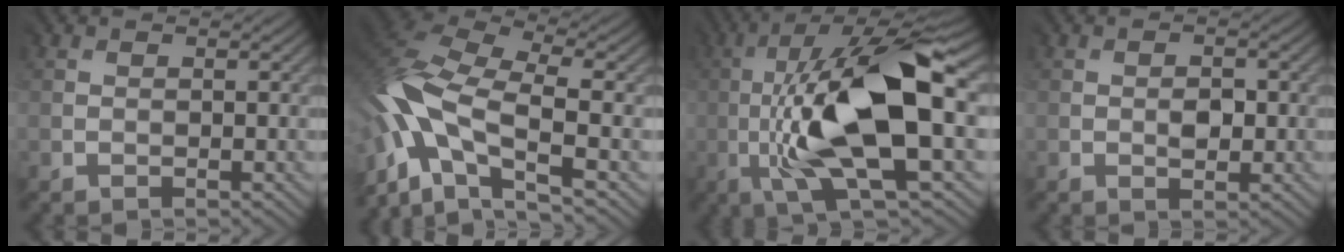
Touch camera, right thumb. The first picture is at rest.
{"total": 12.7, "force": [-3.9, 7.0, 9.8], "torque": [-0.232, -0.007, -0.077]}
{"total": 13.7, "force": [-1.1, 3.8, 13.2], "torque": [-0.247, 0.021, -0.016]}
{"total": 1.3, "force": [-0.3, 1.0, 0.8], "torque": [-0.013, 0.000, -0.002]}